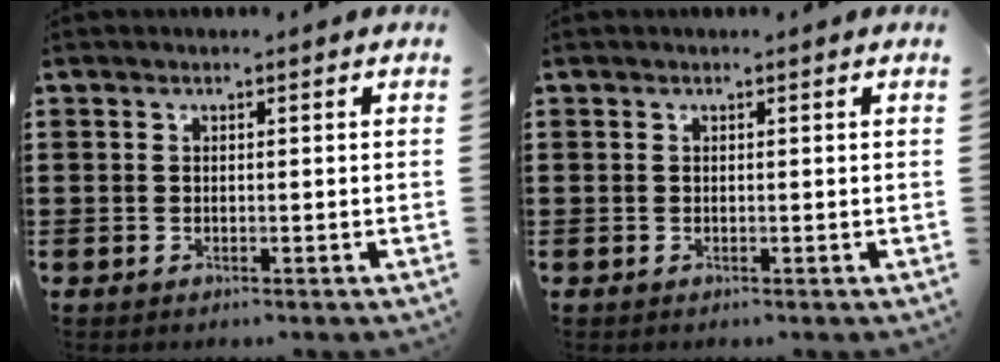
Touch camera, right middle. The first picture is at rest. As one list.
[{"total": 0.0}]